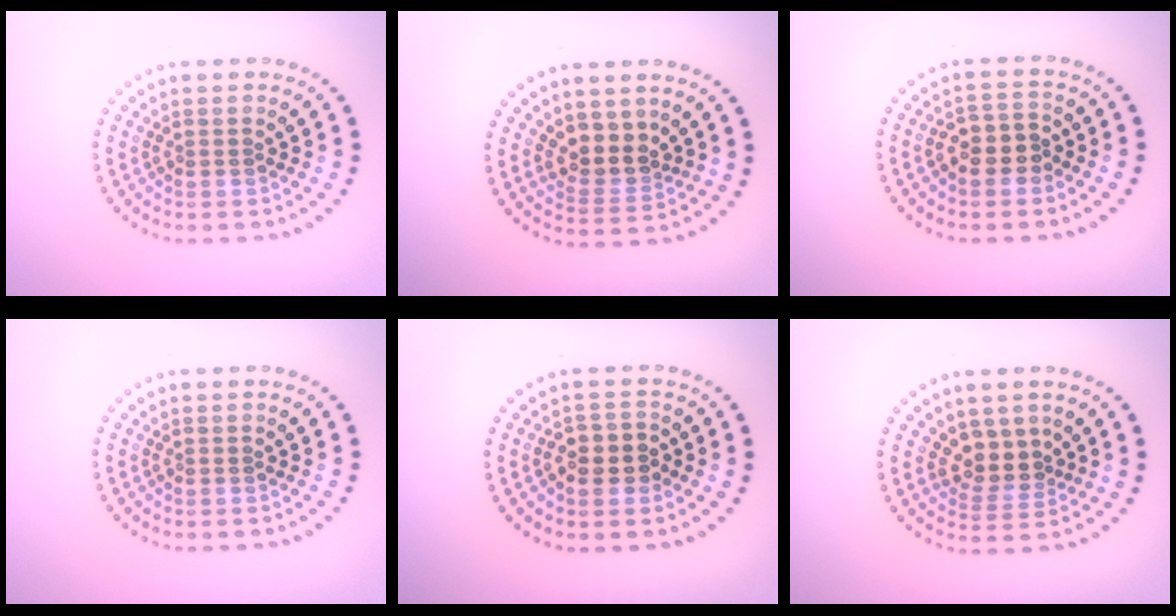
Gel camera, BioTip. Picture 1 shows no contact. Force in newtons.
{"total": 3.2, "press": 2.6, "slide": 1.8}
{"total": 2.7, "press": 2.5, "slide": 1.1}
{"total": 0.0}
{"total": 2.7, "press": 2.6, "slide": 0.8}
{"total": 2.8, "press": 2.3, "slide": 1.5}